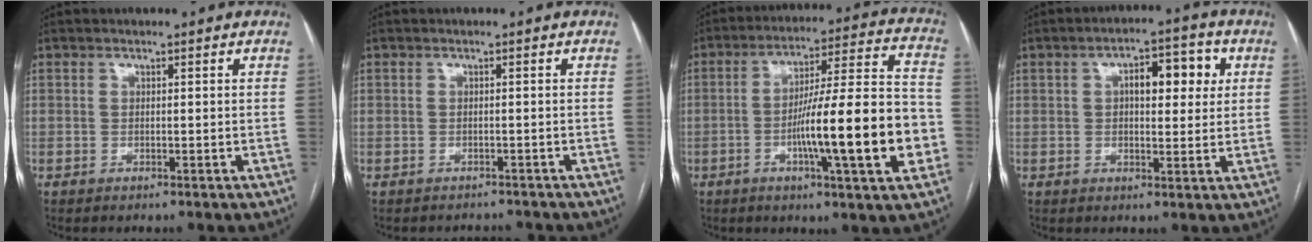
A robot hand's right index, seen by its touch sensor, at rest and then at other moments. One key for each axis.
{"total": 2.6, "fx": -2.5, "fy": 0.9, "fz": -0.4, "tx": 0.007, "ty": 0.003, "tz": -0.033}
{"total": 19.0, "fx": -4.8, "fy": 1.3, "fz": 18.3, "tx": -0.265, "ty": 0.012, "tz": -0.070}
{"total": 7.9, "fx": 2.1, "fy": 3.2, "fz": 6.9, "tx": -0.095, "ty": 0.022, "tz": 0.029}